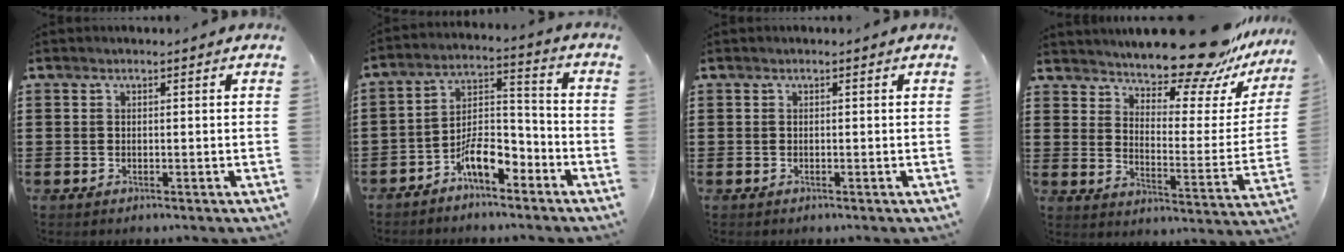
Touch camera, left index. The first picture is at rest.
{"total": 7.6, "force": [-5.4, 2.8, 4.5], "torque": [-0.085, 0.016, -0.103]}
{"total": 0.0}
{"total": 13.2, "force": [12.2, 1.8, 4.7], "torque": [-0.074, -0.096, 0.207]}